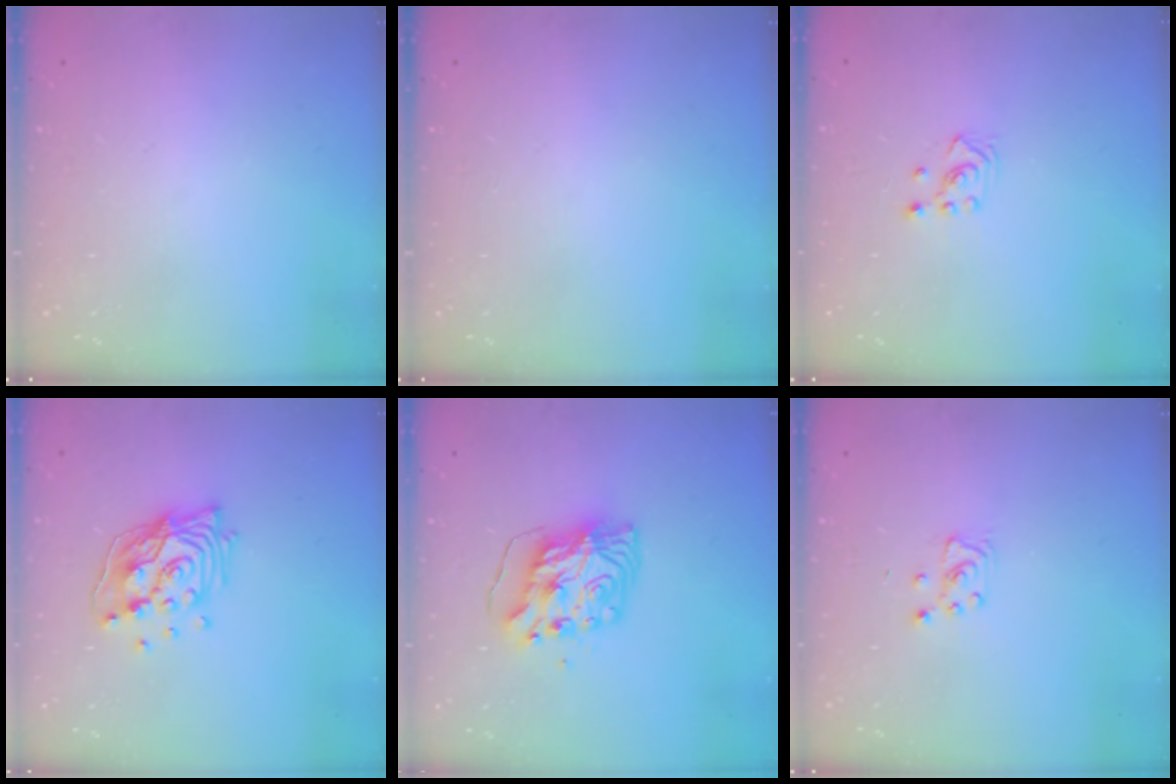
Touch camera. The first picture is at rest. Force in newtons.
{"total": 0.0}
{"total": 2.5, "press": 2.3, "slide": 1.0}
{"total": 15.9, "press": 15.9, "slide": 1.5}
{"total": 8.3, "press": 8.3, "slide": 0.9}
{"total": 4.1, "press": 4.1, "slide": 0.4}